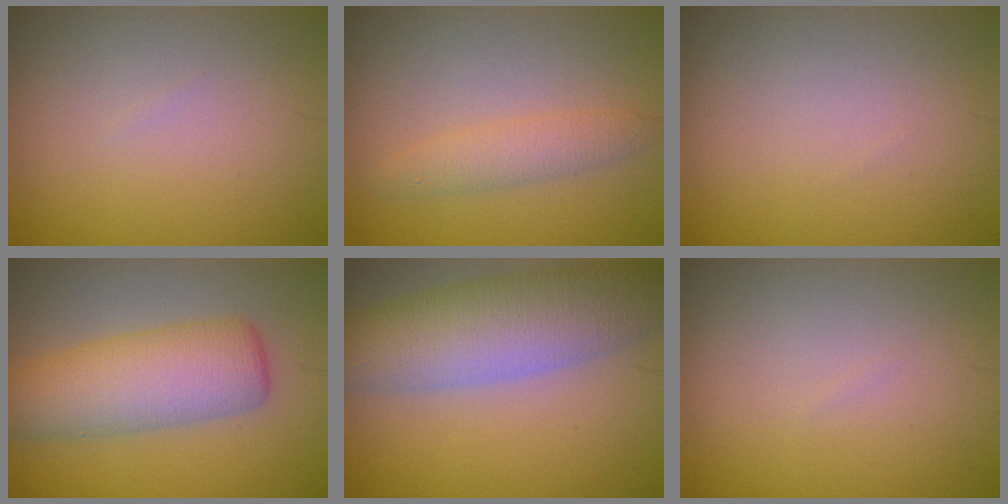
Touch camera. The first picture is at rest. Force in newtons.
{"total": 2.2, "press": 2.2, "slide": 0.1}
{"total": 0.0}
{"total": 6.4, "press": 6.4, "slide": 0.1}
{"total": 8.2, "press": 8.2, "slide": 0.3}
{"total": 0.0}